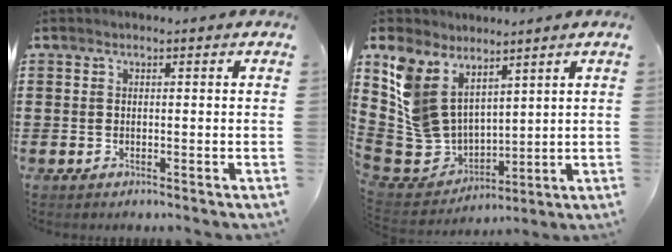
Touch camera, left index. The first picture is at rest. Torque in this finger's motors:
{"motor_torque": [1.80, -0.34, 1.05, 0.21]}